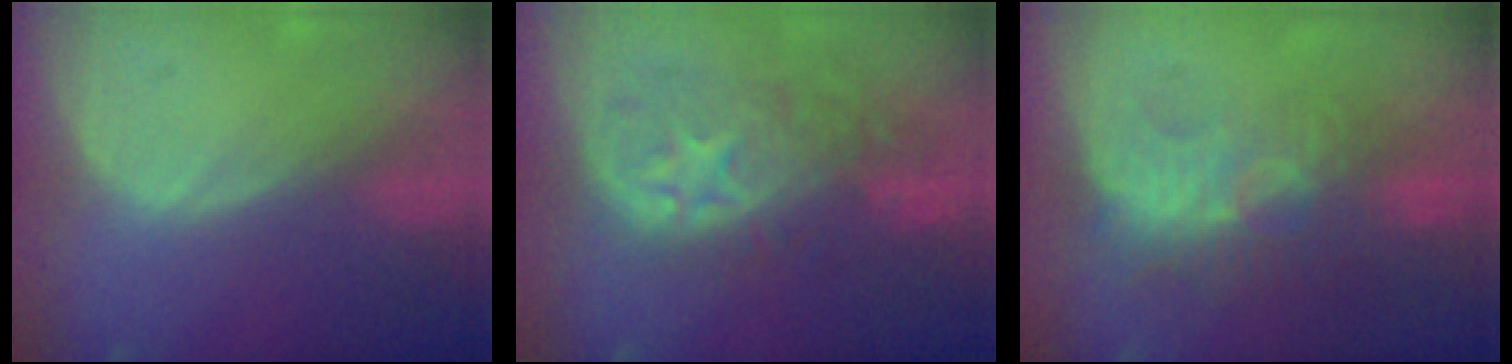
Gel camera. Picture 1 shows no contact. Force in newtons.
{"total": 9.9, "press": 9.2, "slide": 3.5}
{"total": 9.2, "press": 8.4, "slide": 3.6}